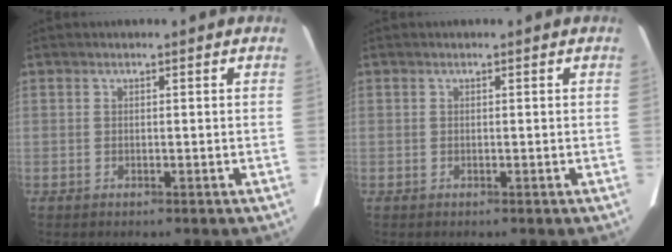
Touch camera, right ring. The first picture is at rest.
{"total": 0.0}